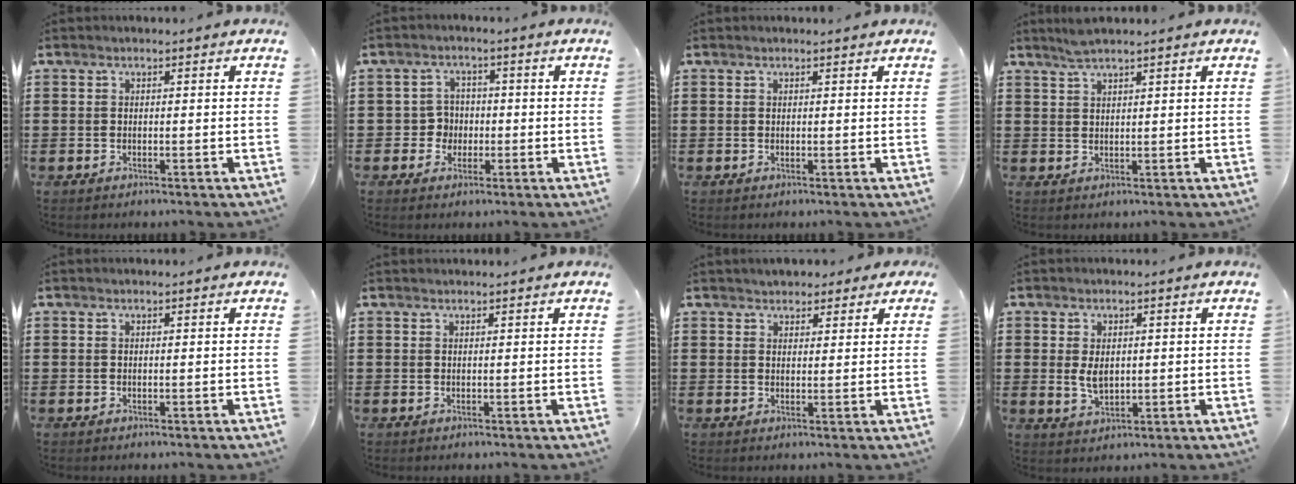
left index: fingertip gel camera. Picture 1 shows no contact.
{"total": 3.4, "force": [-0.9, 3.1, 1.0], "torque": [-0.031, 0.004, -0.021]}
{"total": 0.0}
{"total": 2.3, "force": [2.0, 0.1, 1.1], "torque": [-0.025, 0.002, 0.037]}
{"total": 0.0}
{"total": 0.5, "force": [0.5, -0.1, 0.2], "torque": [-0.003, -0.001, 0.011]}
{"total": 2.5, "force": [2.2, 1.2, 0.1], "torque": [-0.002, 0.003, 0.038]}
{"total": 3.5, "force": [0.4, 2.1, 2.8], "torque": [-0.065, 0.002, 0.005]}